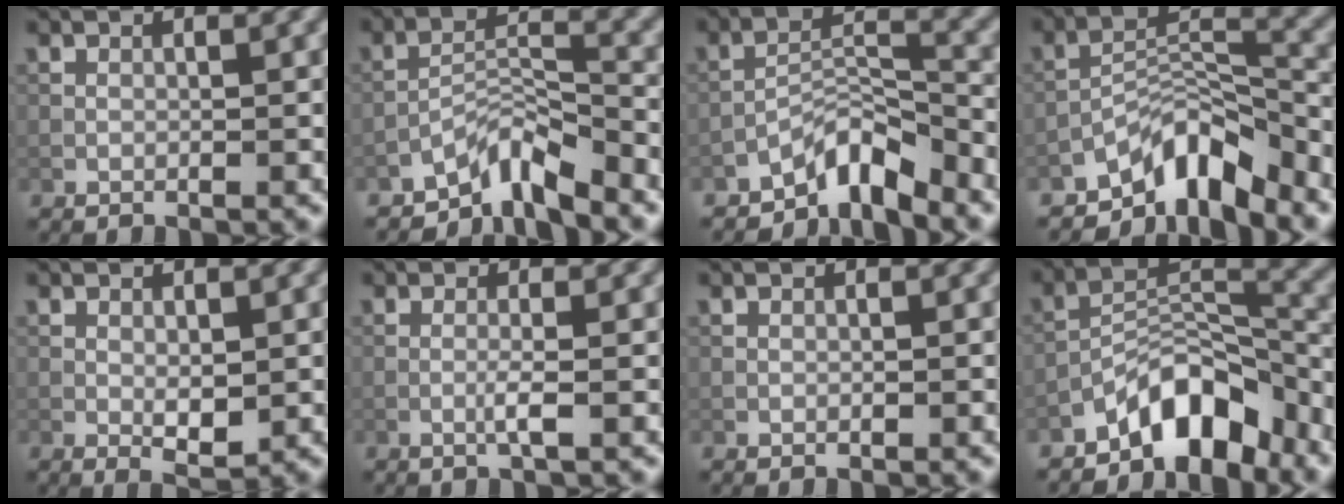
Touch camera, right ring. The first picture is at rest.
{"total": 4.4, "force": [-3.8, 0.9, 2.0], "torque": [-0.027, 0.010, -0.079]}
{"total": 4.6, "force": [-3.9, 1.2, 2.1], "torque": [-0.025, 0.013, -0.078]}
{"total": 6.8, "force": [-5.6, 2.2, 3.3], "torque": [-0.035, 0.006, -0.104]}
{"total": 2.2, "force": [-0.2, 1.0, 1.9], "torque": [-0.032, -0.005, 0.001]}
{"total": 1.3, "force": [-0.4, -0.1, 1.2], "torque": [-0.026, 0.002, -0.013]}
{"total": 0.0}
{"total": 6.5, "force": [-5.0, 2.5, 3.3], "torque": [-0.036, 0.011, -0.094]}